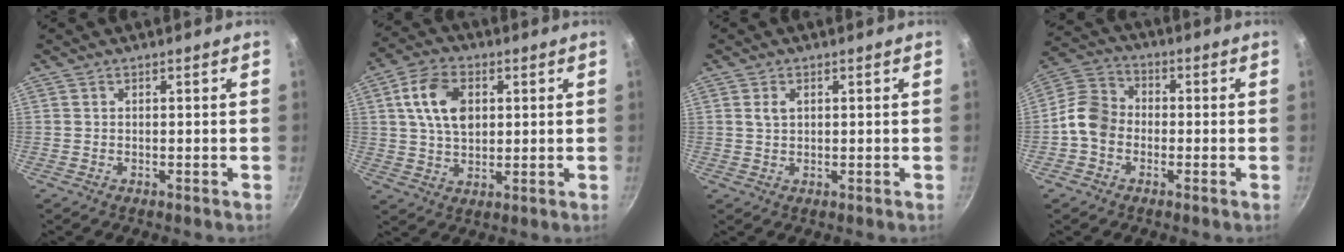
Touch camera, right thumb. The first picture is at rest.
{"total": 10.9, "force": [2.7, 7.1, 7.9], "torque": [-0.130, 0.002, 0.044]}
{"total": 2.3, "force": [0.8, 1.4, 1.6], "torque": [-0.024, 0.000, 0.016]}
{"total": 8.3, "force": [-2.0, 6.6, 4.5], "torque": [-0.064, 0.026, -0.060]}